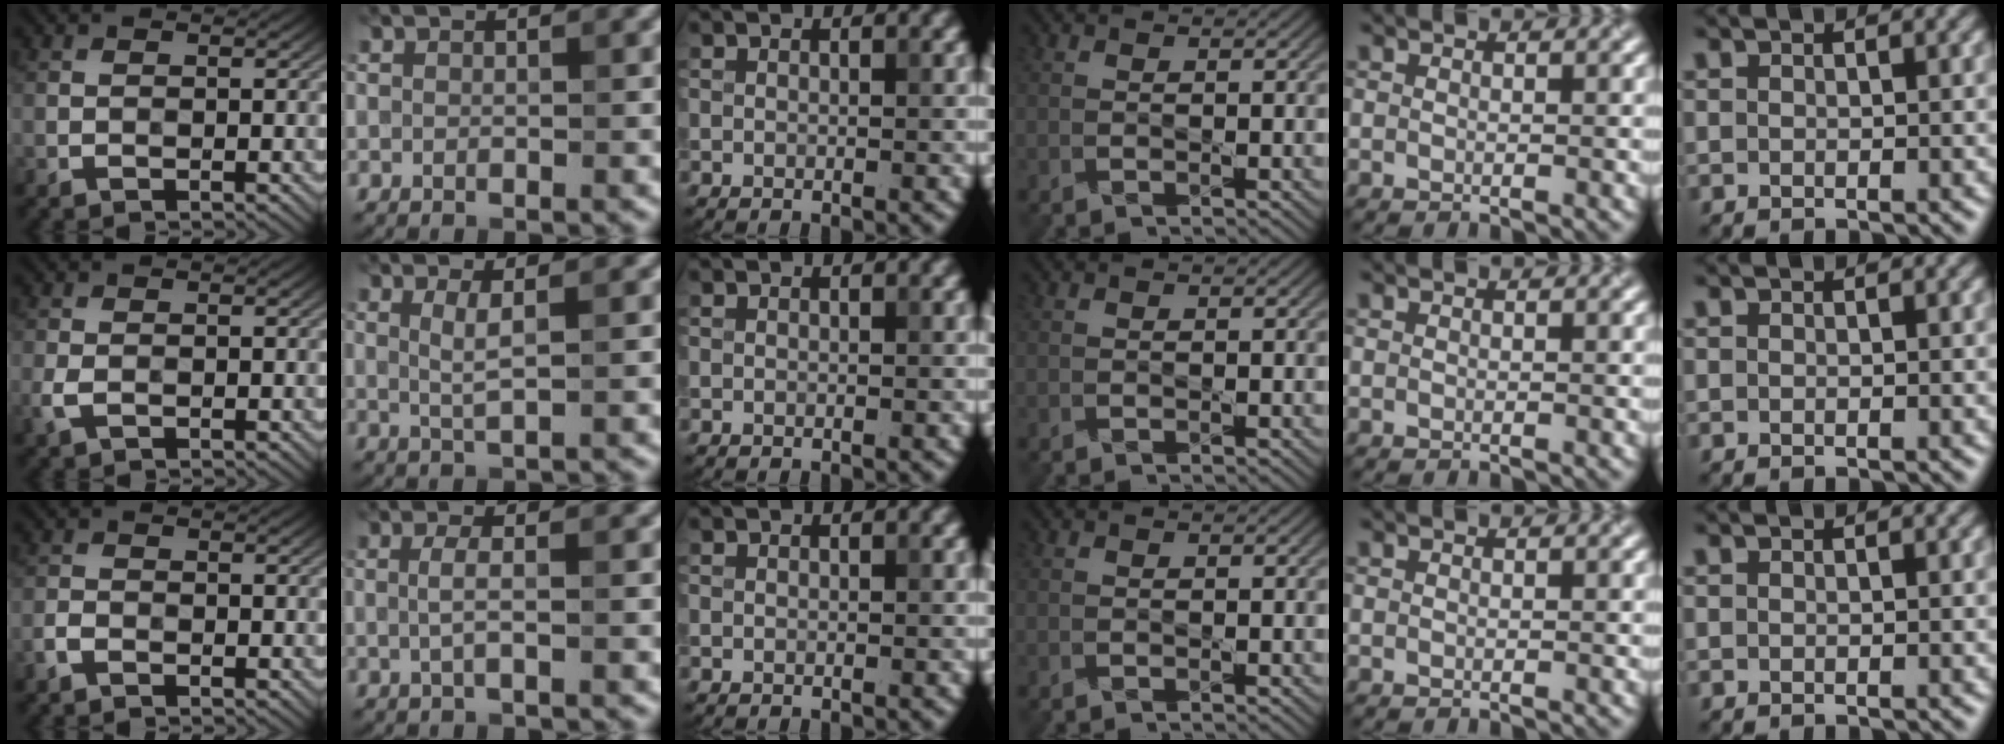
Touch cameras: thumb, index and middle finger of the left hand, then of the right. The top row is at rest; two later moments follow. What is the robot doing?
{"motion": "dispense", "object": "pipette"}